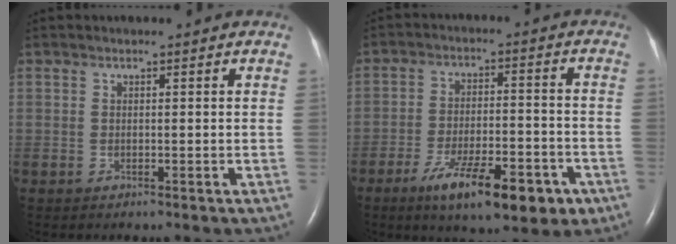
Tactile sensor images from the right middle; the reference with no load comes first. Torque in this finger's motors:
{"motor_torque": [1.26, -0.88, 0.27, 0.12]}